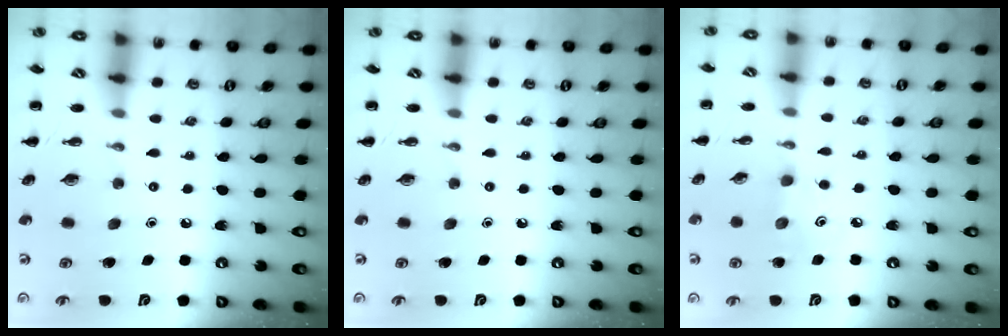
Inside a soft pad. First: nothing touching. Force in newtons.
{"total": 0.0}
{"total": 3.2, "press": 3.1, "slide": 0.6}